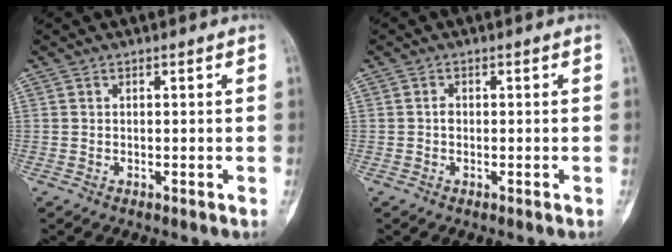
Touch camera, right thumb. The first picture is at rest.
{"total": 0.9, "force": [-0.3, 0.6, 0.7], "torque": [-0.007, 0.002, -0.008]}